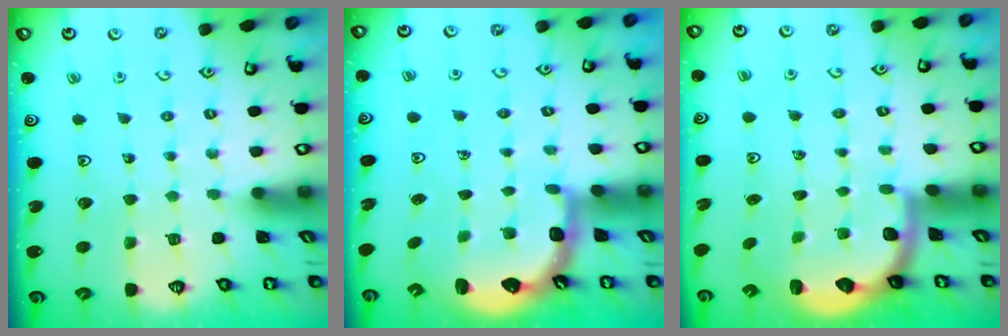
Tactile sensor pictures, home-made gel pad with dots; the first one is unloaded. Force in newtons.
{"total": 2.7, "press": 2.0, "slide": 1.9}
{"total": 2.3, "press": 2.0, "slide": 1.3}